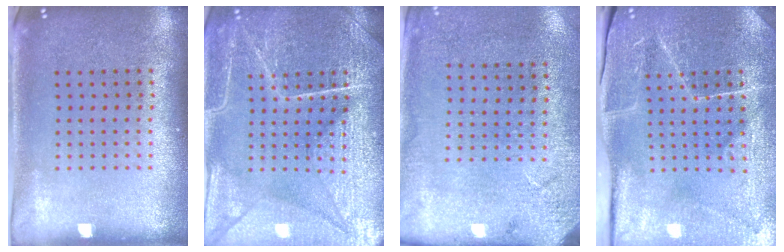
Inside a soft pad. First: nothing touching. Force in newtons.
{"total": 7.2, "press": 7.1, "slide": 0.8}
{"total": 2.7, "press": 2.2, "slide": 1.5}
{"total": 3.8, "press": 3.7, "slide": 0.2}